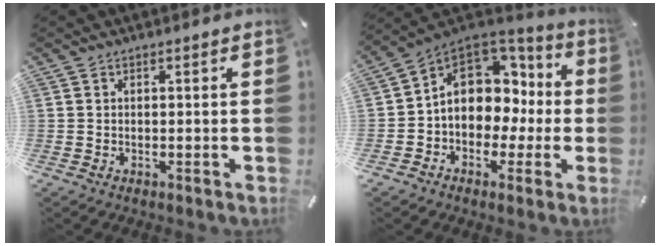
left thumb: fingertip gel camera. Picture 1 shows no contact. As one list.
[{"total": 11.6, "force": [1.9, 9.7, 6.1], "torque": [-0.105, -0.012, 0.039]}]